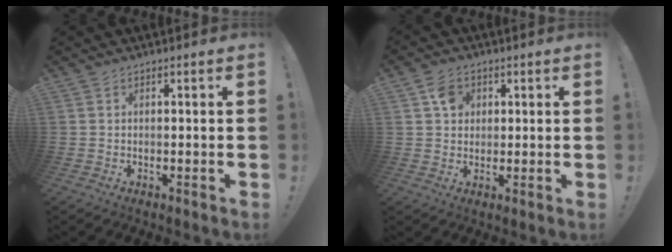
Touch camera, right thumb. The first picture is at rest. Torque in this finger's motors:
{"motor_torque": [0.04, 0.05, -0.02, 0.05, 0.04]}